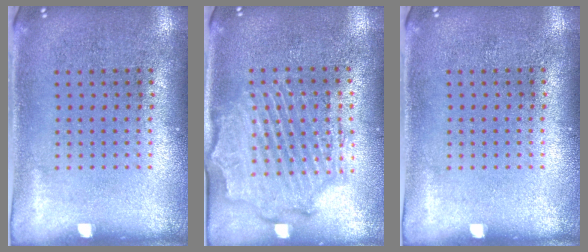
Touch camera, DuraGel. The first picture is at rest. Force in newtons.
{"total": 2.1, "press": 2.0, "slide": 0.6}
{"total": 0.0}